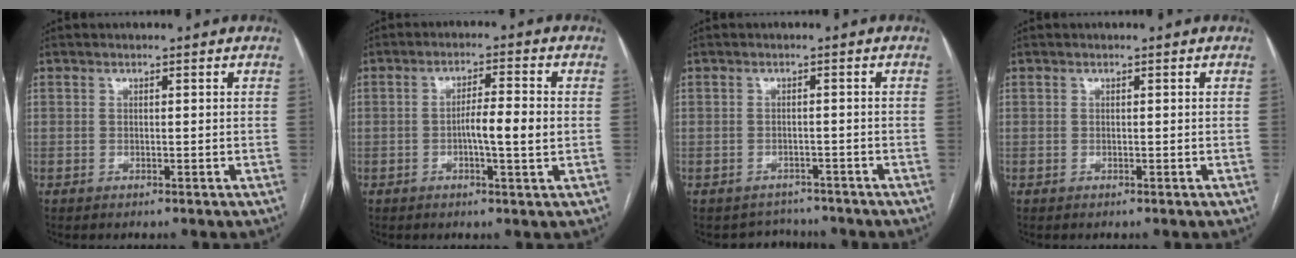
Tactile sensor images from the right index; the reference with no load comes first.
{"total": 5.5, "force": [-0.7, 0.3, 5.5], "torque": [-0.089, 0.004, -0.012]}
{"total": 3.5, "force": [-3.1, 1.5, -0.6], "torque": [0.005, 0.012, -0.043]}
{"total": 0.0}